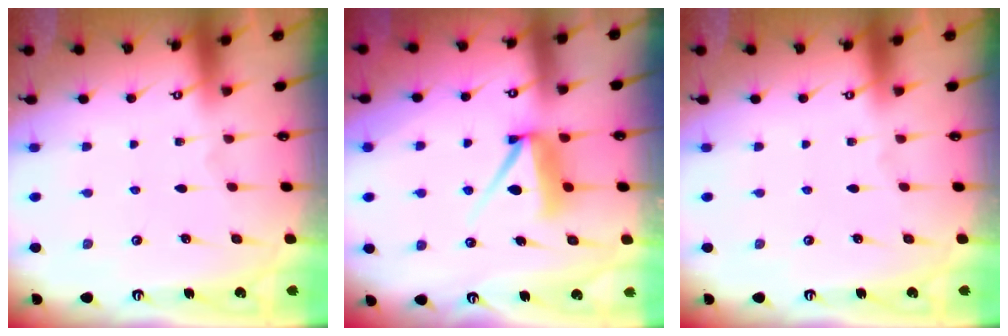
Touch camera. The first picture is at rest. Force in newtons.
{"total": 8.3, "press": 8.2, "slide": 0.9}
{"total": 0.0}